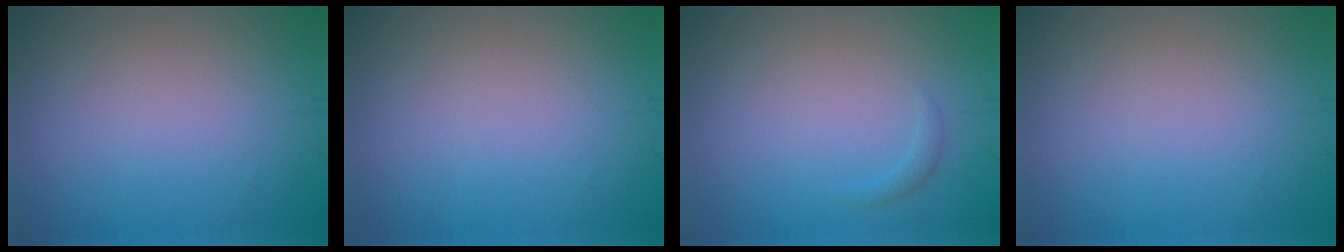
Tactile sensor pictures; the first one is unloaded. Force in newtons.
{"total": 0.0}
{"total": 0.7, "press": 0.7, "slide": 0.1}
{"total": 0.0}